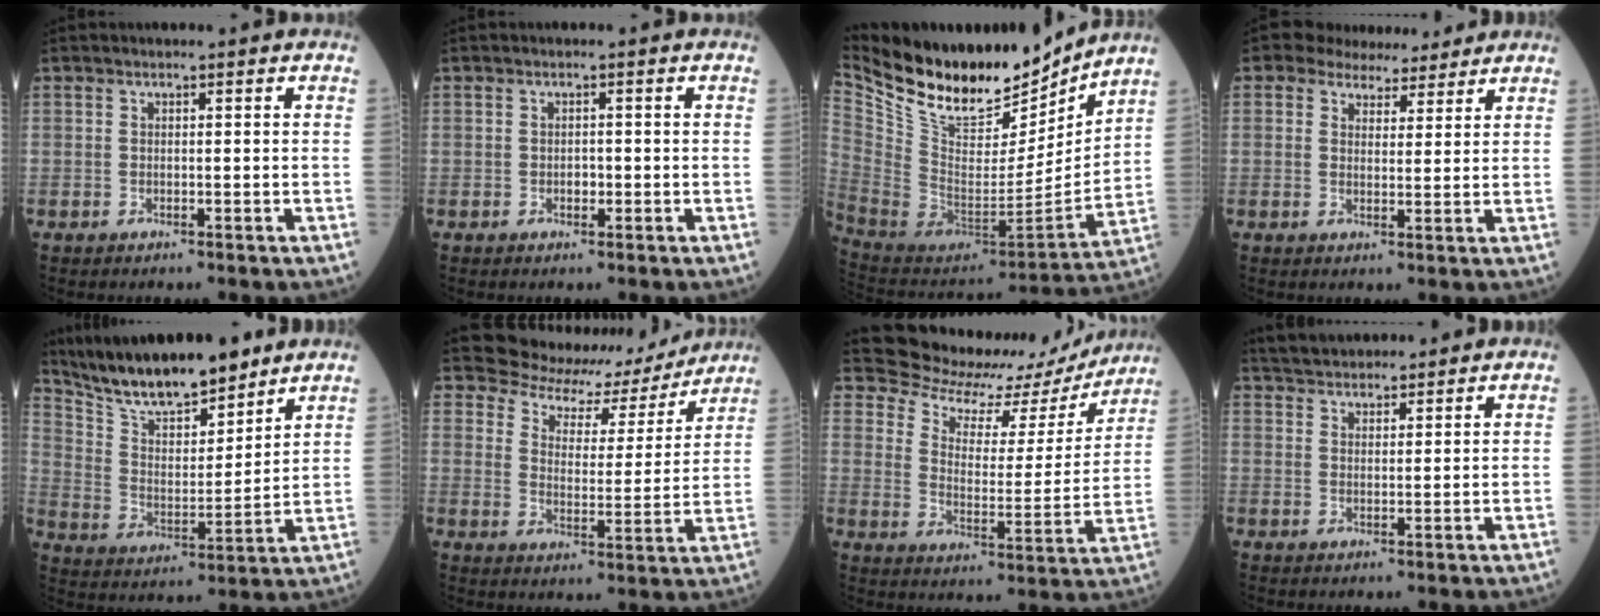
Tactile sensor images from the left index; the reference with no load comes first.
{"total": 0.9, "force": [-0.2, 0.7, 0.6], "torque": [-0.010, 0.002, -0.004]}
{"total": 22.9, "force": [19.1, 7.6, 10.2], "torque": [-0.206, -0.027, 0.332]}
{"total": 6.5, "force": [5.6, 2.9, 1.5], "torque": [-0.020, 0.007, 0.078]}
{"total": 16.3, "force": [14.2, 3.1, 7.5], "torque": [-0.136, 0.007, 0.257]}
{"total": 12.5, "force": [11.6, 4.4, 1.2], "torque": [-0.016, -0.002, 0.152]}
{"total": 16.5, "force": [16.0, 3.8, 1.7], "torque": [-0.022, -0.031, 0.208]}
{"total": 8.0, "force": [7.4, 1.8, 2.1], "torque": [-0.036, 0.030, 0.122]}